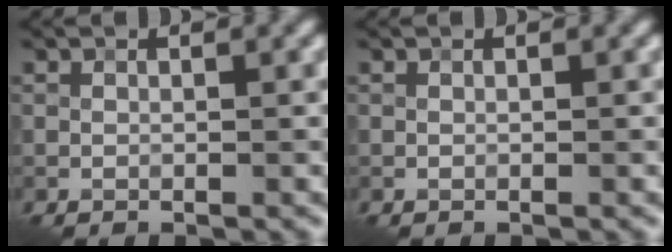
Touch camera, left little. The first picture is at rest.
{"total": 0.0}